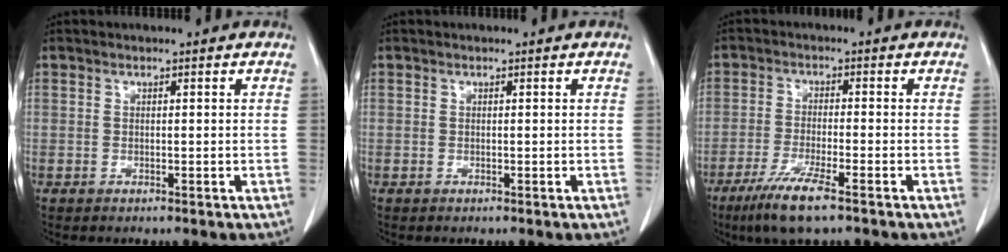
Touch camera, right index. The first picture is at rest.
{"total": 0.0}
{"total": 7.5, "force": [-4.8, 0.4, 5.7], "torque": [-0.114, -0.020, -0.086]}